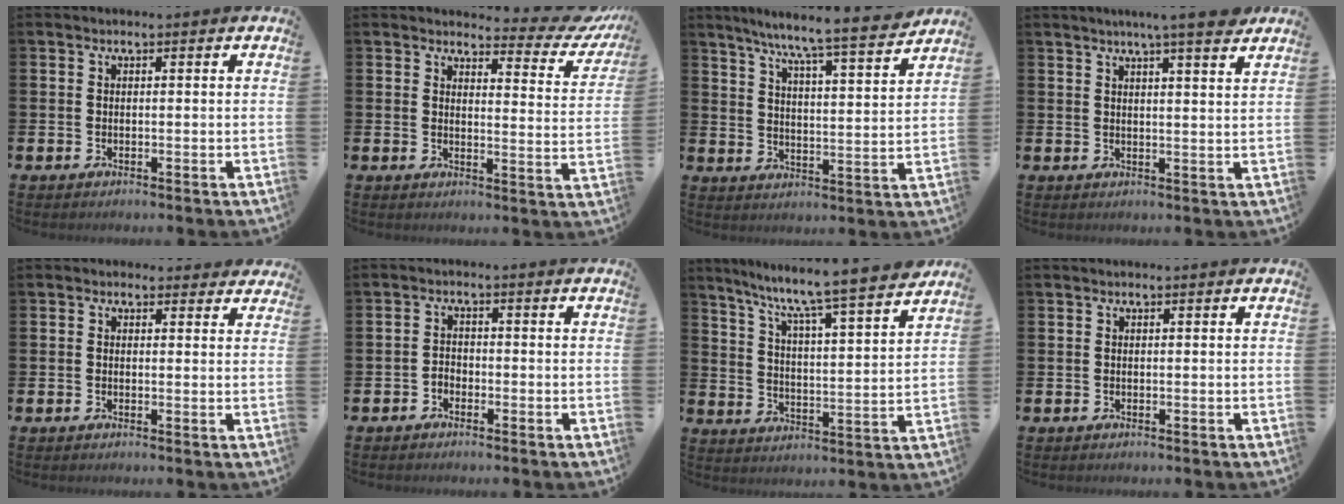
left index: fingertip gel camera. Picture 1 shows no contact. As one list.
[{"total": 3.5, "force": [3.2, 1.2, 0.8], "torque": [-0.004, -0.040, 0.044]}, {"total": 8.0, "force": [7.3, -0.5, 3.3], "torque": [-0.086, -0.052, 0.123]}, {"total": 5.6, "force": [5.0, -0.5, 2.5], "torque": [-0.052, -0.019, 0.085]}, {"total": 1.5, "force": [1.3, 0.8, 0.0], "torque": [0.008, 0.000, 0.020]}, {"total": 1.5, "force": [-1.1, 0.9, 0.3], "torque": [-0.015, 0.008, -0.022]}, {"total": 8.4, "force": [7.9, -0.7, 2.8], "torque": [-0.081, -0.070, 0.127]}, {"total": 0.0}]